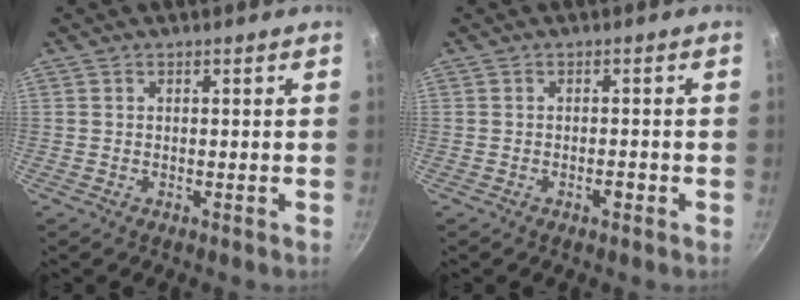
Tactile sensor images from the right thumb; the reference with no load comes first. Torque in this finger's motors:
{"motor_torque": [0.25, 0.04, -0.29, 0.22, 0.04]}